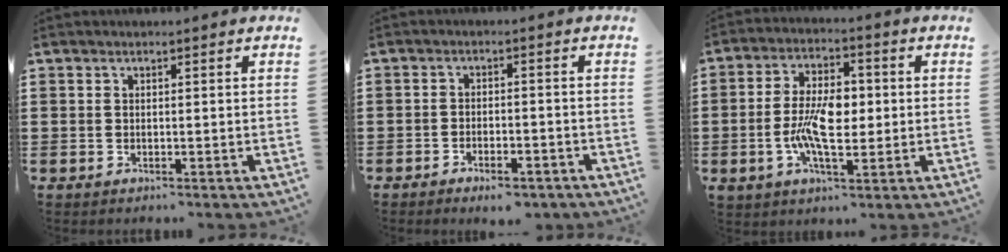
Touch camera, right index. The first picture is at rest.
{"total": 2.8, "force": [-2.6, 0.5, 1.0], "torque": [-0.020, 0.002, -0.049]}
{"total": 8.7, "force": [-0.8, 4.4, 7.5], "torque": [-0.162, 0.005, -0.020]}